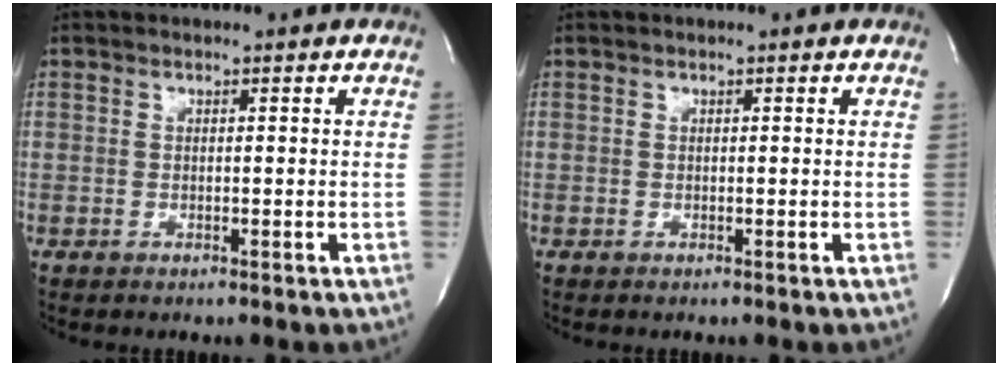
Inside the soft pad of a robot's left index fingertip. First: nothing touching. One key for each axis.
{"total": 0.0}